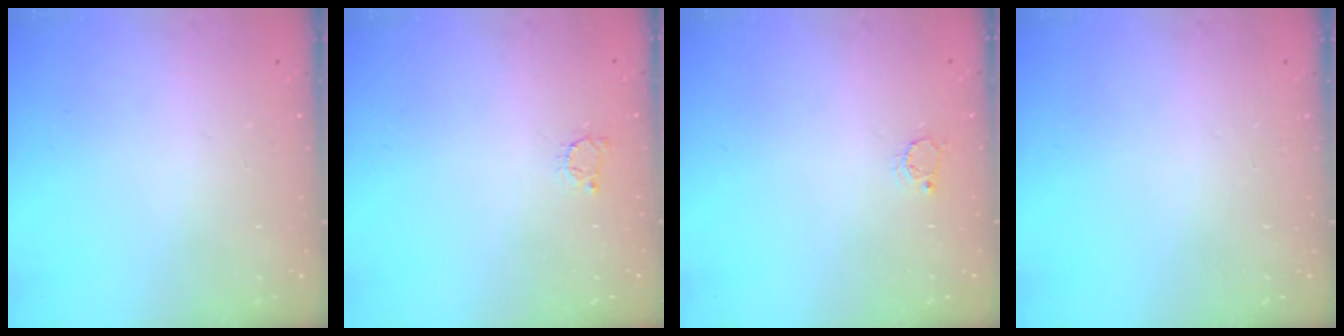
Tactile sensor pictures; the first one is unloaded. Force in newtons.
{"total": 2.5, "press": 2.5, "slide": 0.3}
{"total": 2.6, "press": 2.6, "slide": 0.3}
{"total": 0.0}